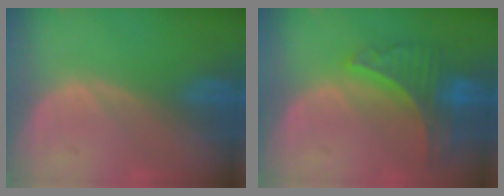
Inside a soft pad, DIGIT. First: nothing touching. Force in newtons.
{"total": 8.0, "press": 7.1, "slide": 3.8}